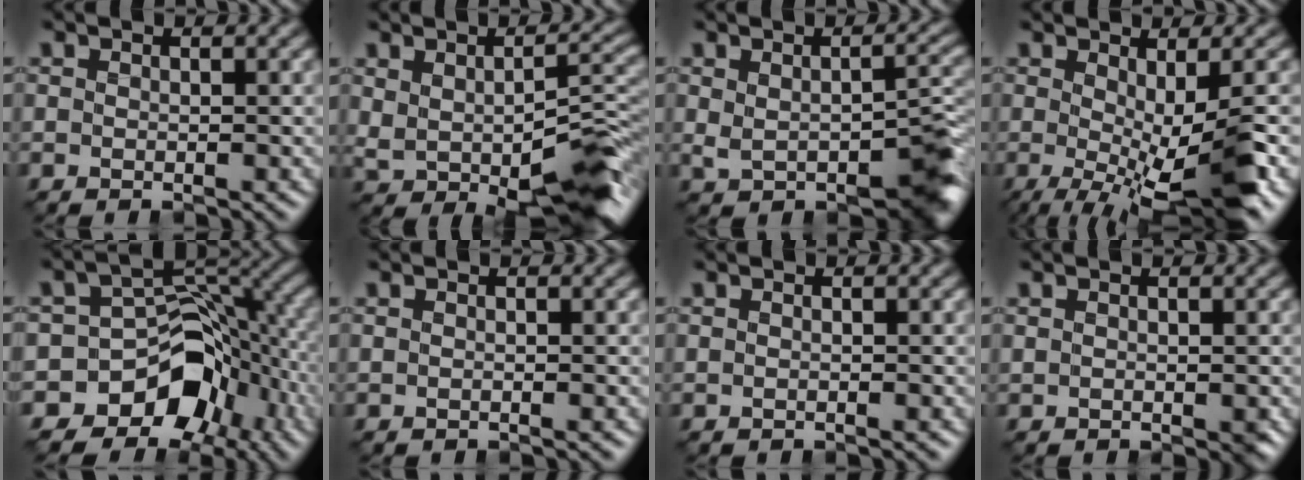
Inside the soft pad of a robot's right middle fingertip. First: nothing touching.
{"total": 9.7, "force": [-1.9, 4.1, 8.6], "torque": [-0.140, -0.016, -0.023]}
{"total": 7.5, "force": [-2.4, 3.9, 6.0], "torque": [-0.086, -0.021, -0.024]}
{"total": 7.5, "force": [-1.5, 1.6, 7.2], "torque": [-0.116, -0.010, -0.025]}
{"total": 9.9, "force": [-5.6, 6.4, 5.0], "torque": [-0.061, -0.001, -0.106]}
{"total": 0.0}
{"total": 0.0}
{"total": 1.3, "force": [0.1, 0.9, 0.9], "torque": [-0.019, -0.005, 0.005]}